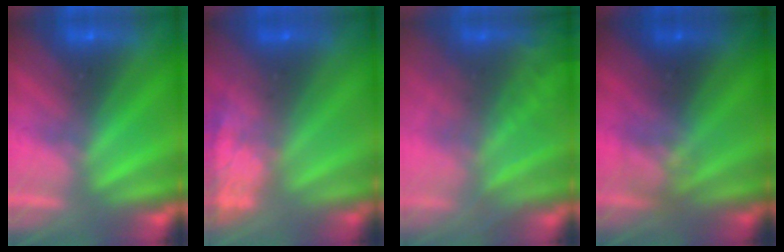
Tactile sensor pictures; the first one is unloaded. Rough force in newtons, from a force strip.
{"total": 7.8}
{"total": 7.1}
{"total": 2.4}